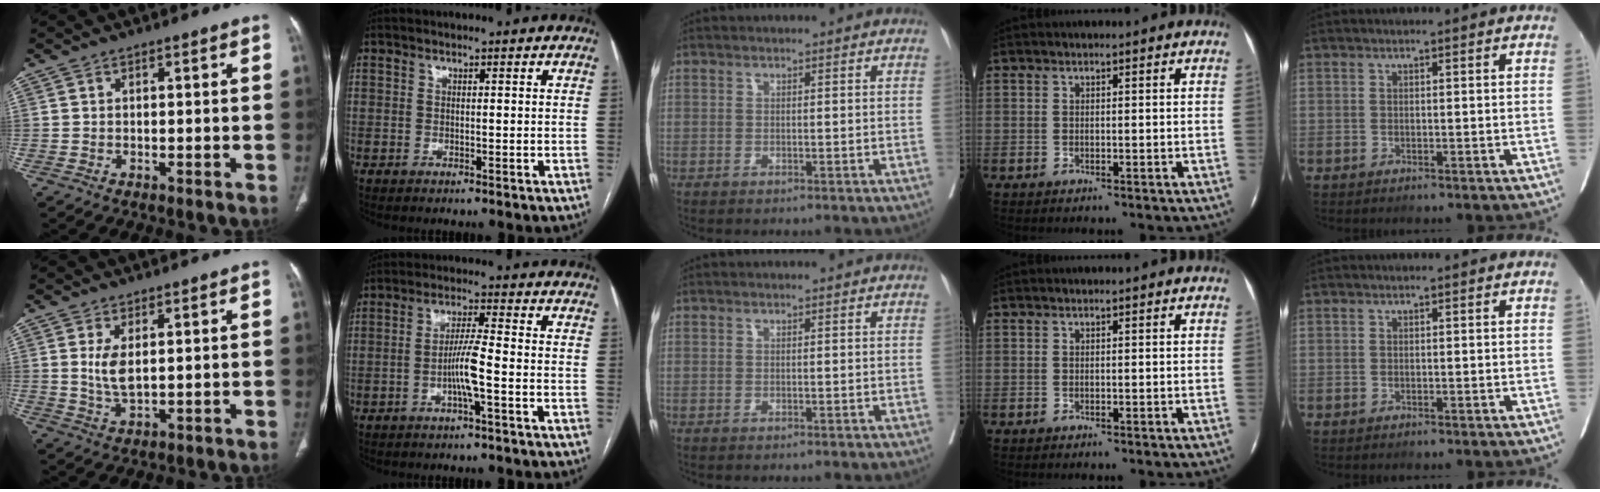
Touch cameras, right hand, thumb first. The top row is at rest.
{"thumb": {"total": 4.7, "force": [1.0, 2.0, 4.1], "torque": [-0.086, -0.013, 0.028]}, "index": {"total": 5.2, "force": [-1.7, -0.2, 4.9], "torque": [-0.102, 0.005, -0.033]}}